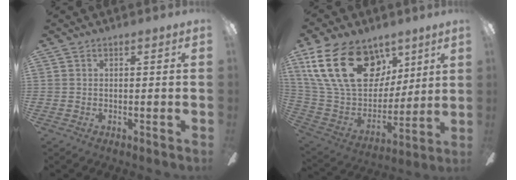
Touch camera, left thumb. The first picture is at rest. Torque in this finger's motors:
{"motor_torque": [0.76, 0.39, 1.52, -1.25, 0.34]}